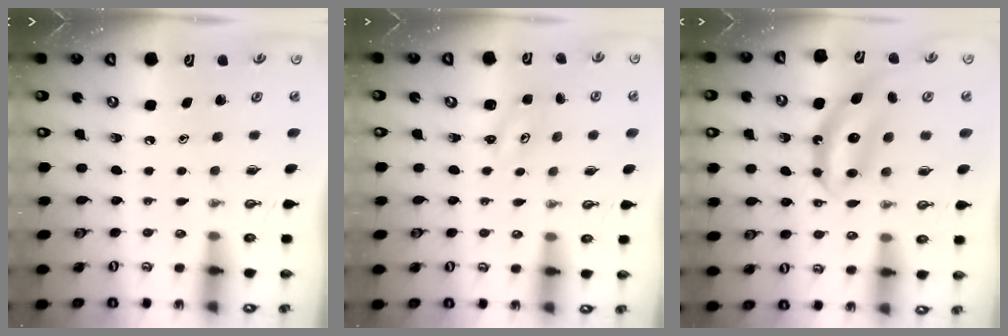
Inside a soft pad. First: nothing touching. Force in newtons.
{"total": 1.7, "press": 1.7, "slide": 0.3}
{"total": 6.6, "press": 6.6, "slide": 0.4}